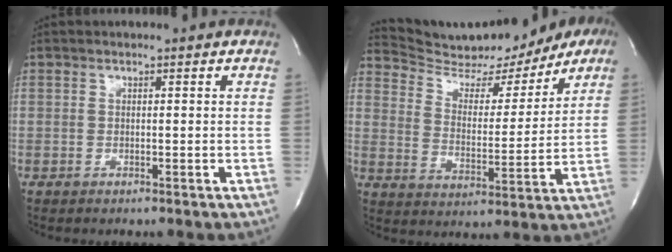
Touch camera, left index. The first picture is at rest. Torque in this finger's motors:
{"motor_torque": [0.03, -0.03, 0.25, 0.05]}